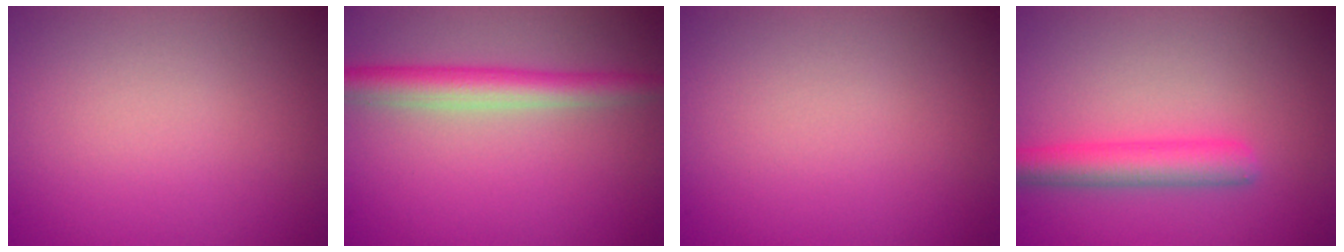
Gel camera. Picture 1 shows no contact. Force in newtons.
{"total": 4.1, "press": 4.1, "slide": 0.1}
{"total": 0.0}
{"total": 3.5, "press": 3.5, "slide": 0.1}